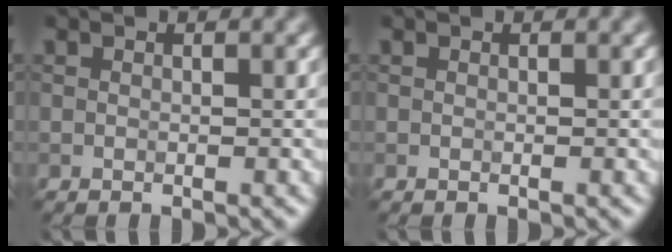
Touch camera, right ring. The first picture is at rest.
{"total": 0.0}